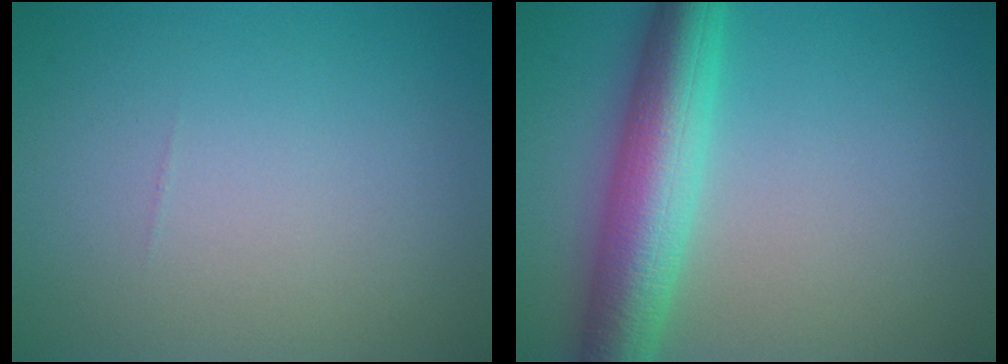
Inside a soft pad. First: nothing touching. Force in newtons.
{"total": 7.5, "press": 7.5, "slide": 0.1}